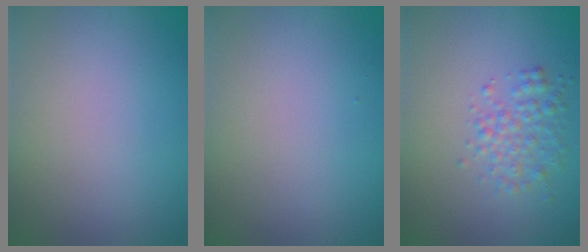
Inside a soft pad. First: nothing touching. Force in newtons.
{"total": 0.0}
{"total": 2.6, "press": 2.6, "slide": 0.0}